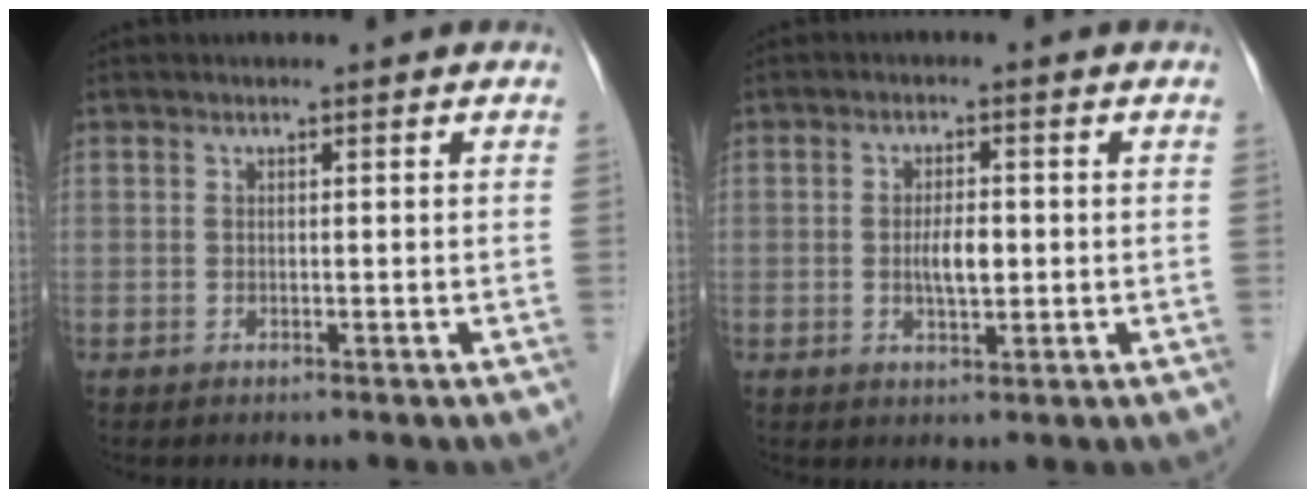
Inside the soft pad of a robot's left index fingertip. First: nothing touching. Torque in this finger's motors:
{"motor_torque": [0.62, 0.53, 0.08, 0.02]}